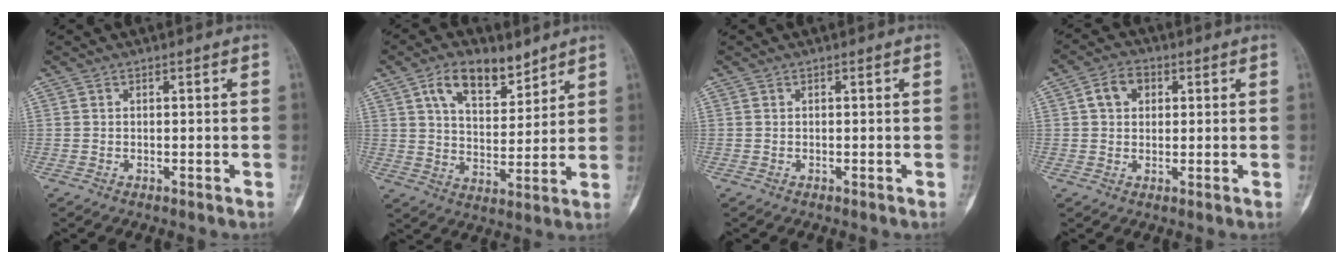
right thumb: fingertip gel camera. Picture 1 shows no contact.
{"total": 11.2, "force": [6.8, 5.8, 6.7], "torque": [-0.091, -0.036, 0.121]}
{"total": 0.0}
{"total": 5.2, "force": [1.4, 3.9, 3.1], "torque": [-0.041, 0.007, 0.020]}